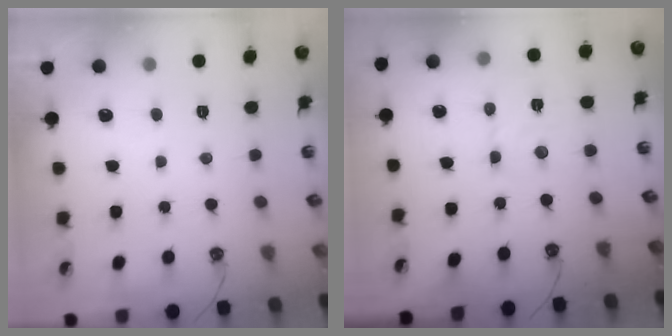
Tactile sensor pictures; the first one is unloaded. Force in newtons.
{"total": 2.8, "press": 2.8, "slide": 0.4}